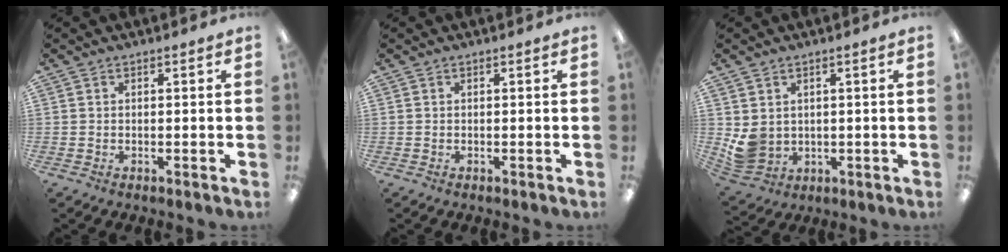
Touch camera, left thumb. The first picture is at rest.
{"total": 0.0}
{"total": 5.5, "force": [1.7, 4.8, 2.2], "torque": [-0.055, -0.009, 0.035]}